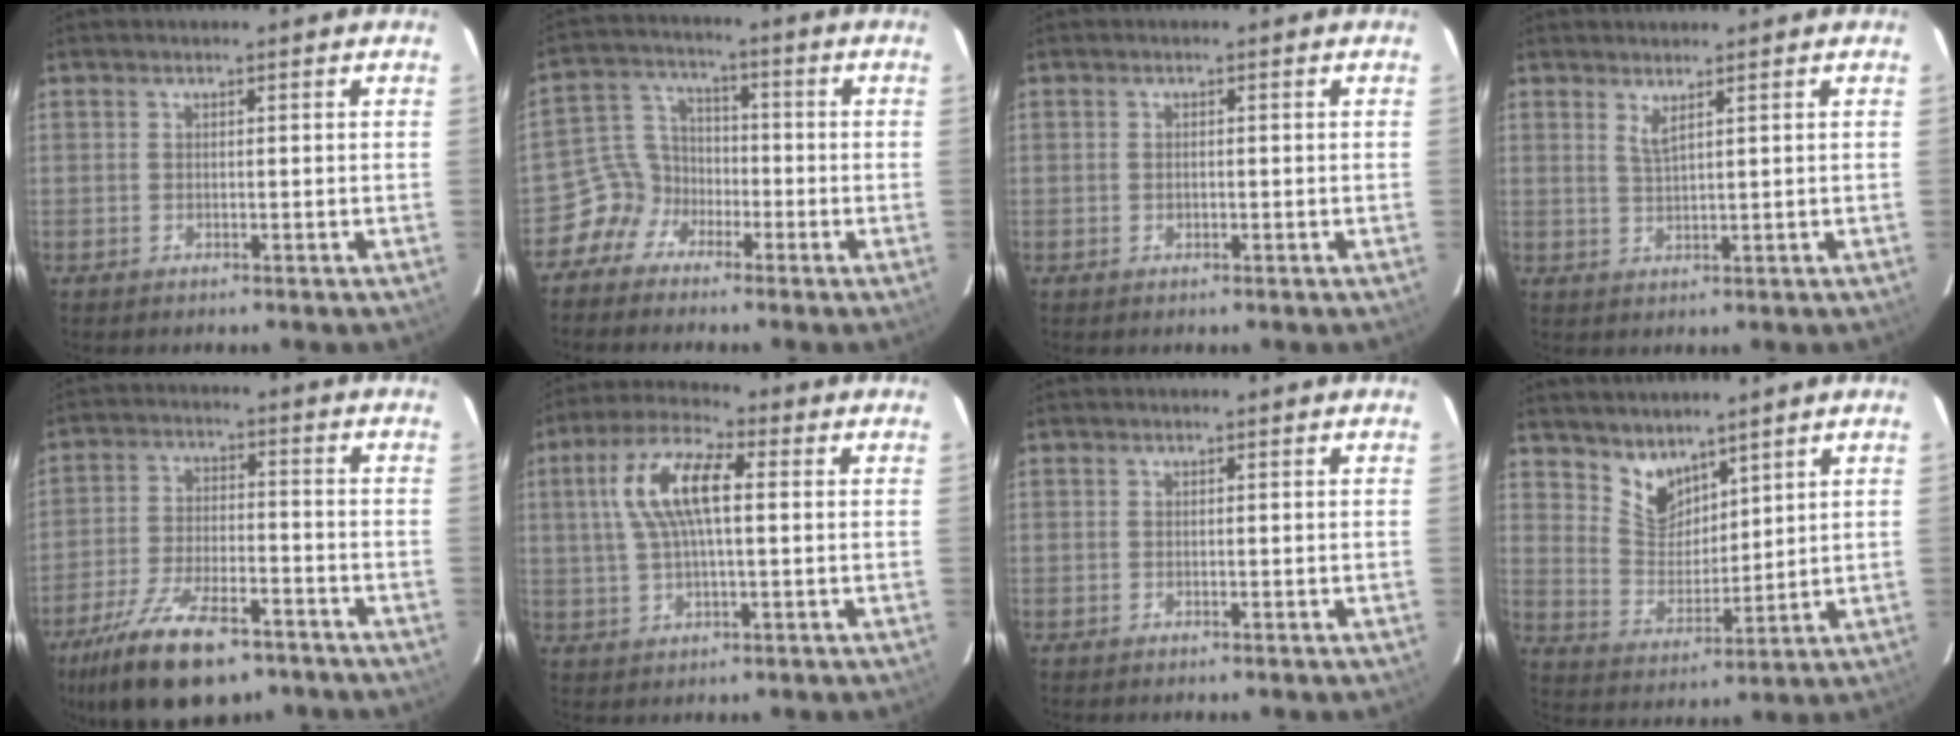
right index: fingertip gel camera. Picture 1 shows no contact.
{"total": 6.5, "force": [-4.2, 4.9, 0.4], "torque": [-0.013, 0.036, -0.090]}
{"total": 0.9, "force": [-0.2, 0.7, 0.6], "torque": [-0.010, 0.000, -0.004]}
{"total": 2.1, "force": [1.5, 0.0, 1.5], "torque": [-0.031, -0.005, 0.024]}
{"total": 17.9, "force": [-12.3, 7.1, 10.9], "torque": [-0.231, -0.030, -0.207]}
{"total": 11.2, "force": [2.0, 4.0, 10.3], "torque": [-0.203, 0.022, 0.036]}
{"total": 0.0}
{"total": 7.5, "force": [6.0, 3.7, 2.4], "torque": [-0.034, 0.001, 0.124]}